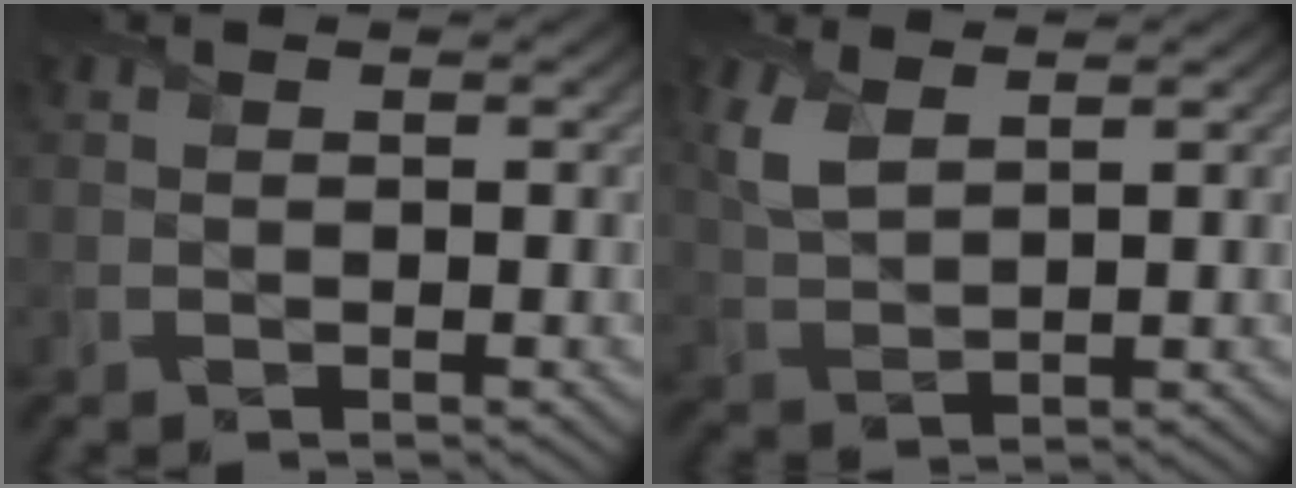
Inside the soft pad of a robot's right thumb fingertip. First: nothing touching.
{"total": 4.4, "force": [2.5, 1.9, 3.2], "torque": [-0.091, 0.004, 0.054]}